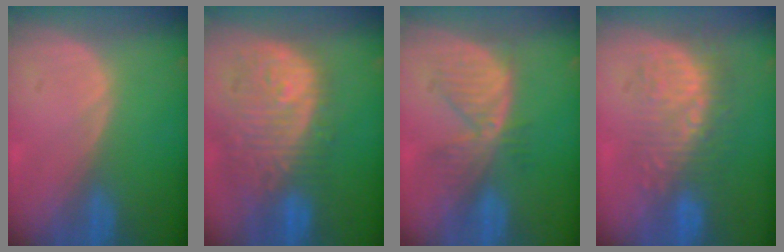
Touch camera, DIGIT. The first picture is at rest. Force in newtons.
{"total": 12.1, "press": 10.8, "slide": 5.5}
{"total": 6.5, "press": 6.2, "slide": 2.1}
{"total": 9.1, "press": 8.5, "slide": 3.2}